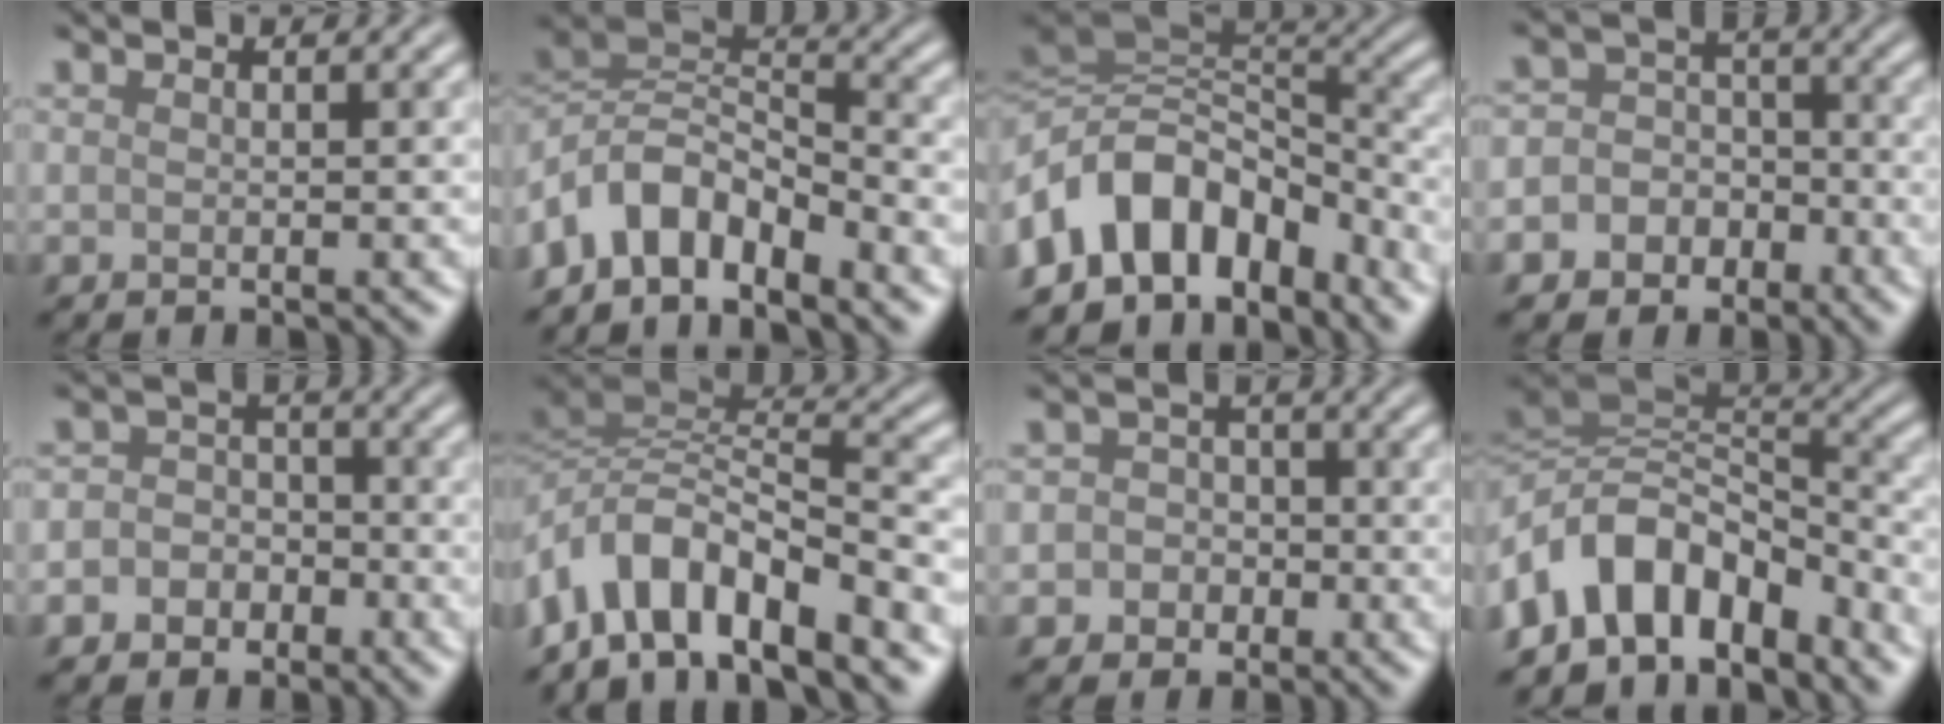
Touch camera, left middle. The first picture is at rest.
{"total": 7.3, "force": [-4.2, 3.7, 4.6], "torque": [-0.075, 0.008, -0.091]}
{"total": 11.4, "force": [-4.4, 8.3, 6.5], "torque": [-0.123, 0.017, -0.083]}
{"total": 7.2, "force": [-3.5, 6.1, 1.3], "torque": [-0.013, 0.007, -0.076]}
{"total": 4.9, "force": [-2.1, 4.3, 1.3], "torque": [0.006, 0.005, -0.054]}
{"total": 9.4, "force": [-5.0, 3.6, 7.1], "torque": [-0.111, 0.011, -0.099]}
{"total": 4.1, "force": [-1.2, 3.8, 0.8], "torque": [0.020, 0.011, -0.040]}
{"total": 10.9, "force": [-4.8, 7.2, 6.7], "torque": [-0.118, 0.024, -0.094]}